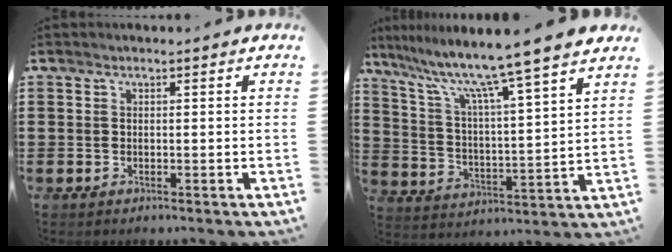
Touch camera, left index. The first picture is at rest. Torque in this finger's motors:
{"motor_torque": [2.14, 0.00, 1.05, 0.21]}